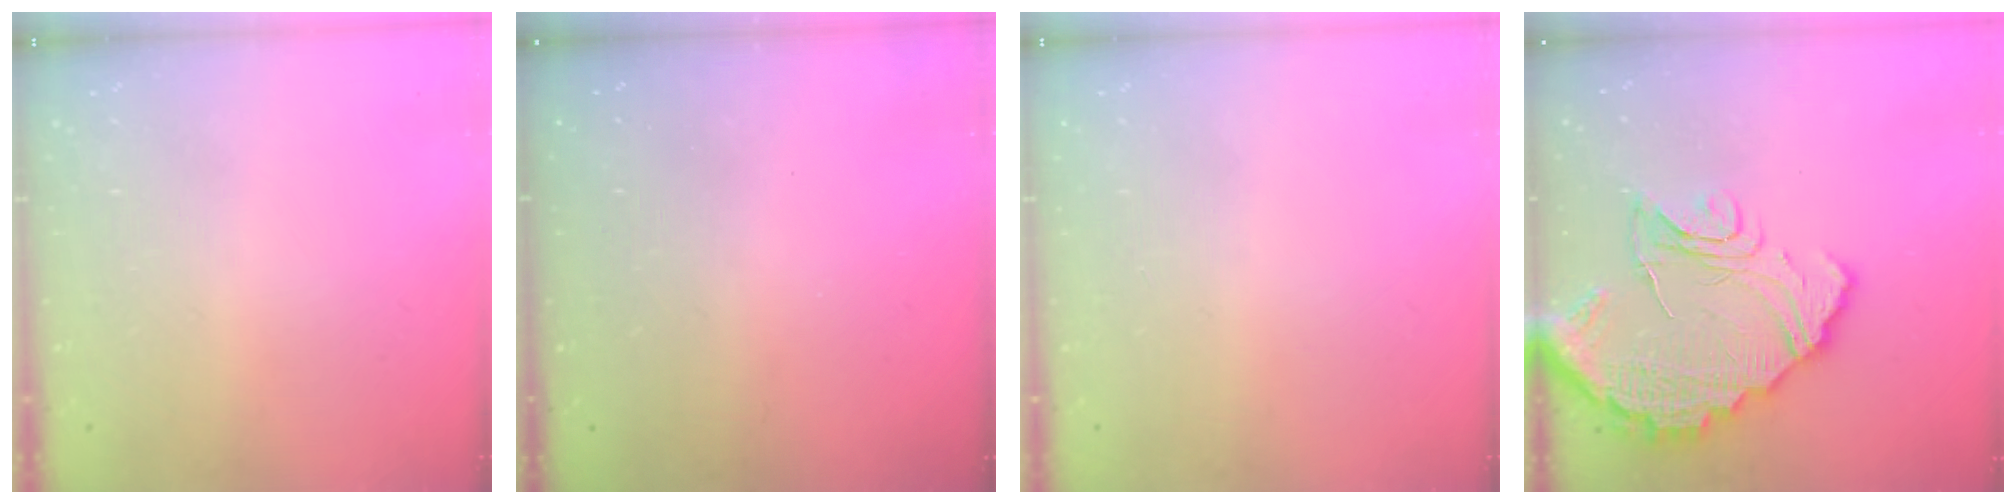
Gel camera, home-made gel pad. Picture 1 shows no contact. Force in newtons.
{"total": 3.2, "press": 3.2, "slide": 0.1}
{"total": 0.0}
{"total": 17.5, "press": 17.5, "slide": 1.1}